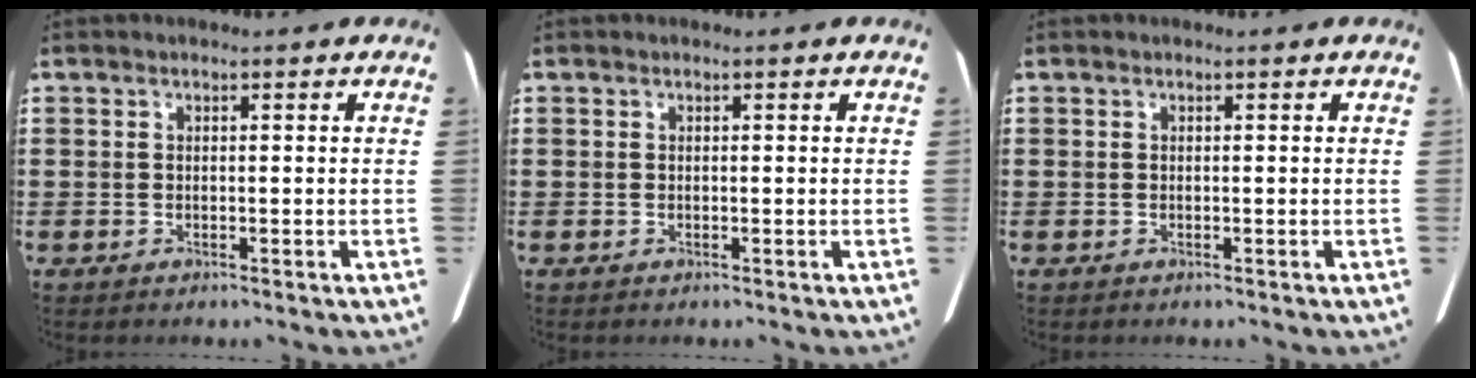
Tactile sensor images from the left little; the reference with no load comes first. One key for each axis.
{"total": 0.0}
{"total": 0.0}